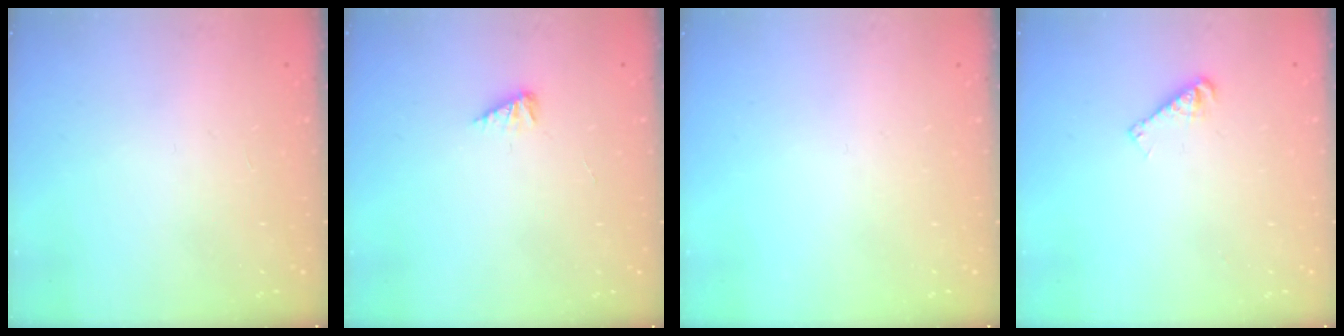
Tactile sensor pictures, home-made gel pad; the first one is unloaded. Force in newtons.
{"total": 2.2, "press": 2.2, "slide": 0.3}
{"total": 0.0}
{"total": 4.5, "press": 4.5, "slide": 0.3}